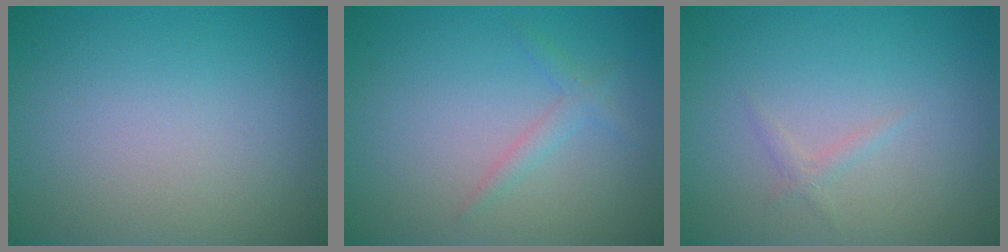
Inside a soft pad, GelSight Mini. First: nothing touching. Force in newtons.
{"total": 1.3, "press": 1.3, "slide": 0.1}
{"total": 0.8, "press": 0.8, "slide": 0.0}